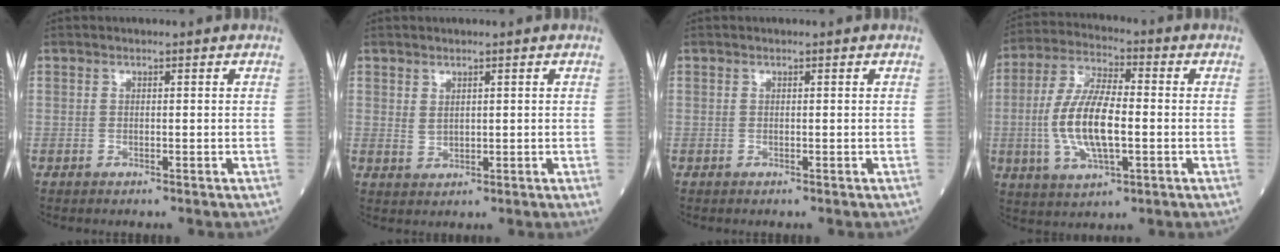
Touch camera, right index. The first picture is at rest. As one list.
[{"total": 1.5, "force": [0.7, 0.9, 0.9], "torque": [-0.017, -0.004, 0.019]}, {"total": 0.0}, {"total": 12.2, "force": [-1.5, 4.0, 11.4], "torque": [-0.240, 0.001, -0.027]}]